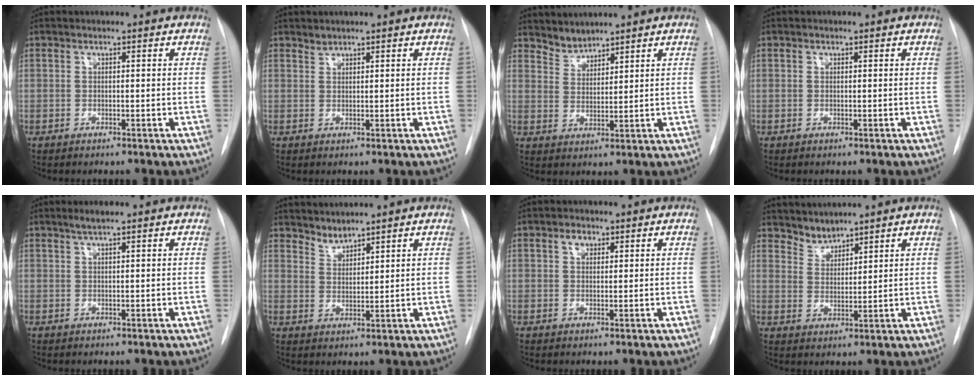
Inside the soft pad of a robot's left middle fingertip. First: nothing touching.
{"total": 0.9, "force": [0.9, 0.2, -0.1], "torque": [0.001, -0.002, 0.017]}
{"total": 3.2, "force": [3.0, 0.8, -0.3], "torque": [0.008, 0.006, 0.062]}
{"total": 0.0}
{"total": 1.9, "force": [1.4, 0.0, 1.3], "torque": [-0.027, 0.003, 0.026]}
{"total": 2.7, "force": [2.6, 0.3, 0.0], "torque": [0.002, 0.002, 0.053]}
{"total": 1.9, "force": [1.0, 1.3, 1.0], "torque": [-0.019, 0.007, 0.017]}
{"total": 3.2, "force": [3.1, 0.8, -0.2], "torque": [0.008, 0.006, 0.063]}